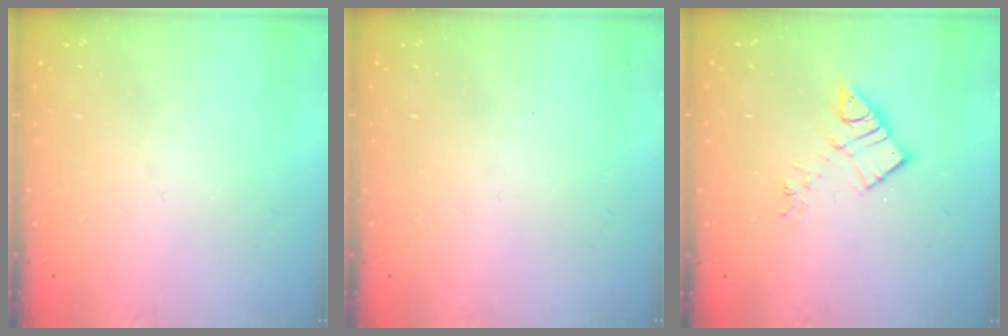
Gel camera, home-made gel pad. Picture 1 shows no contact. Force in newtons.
{"total": 1.6, "press": 1.6, "slide": 0.1}
{"total": 7.9, "press": 7.9, "slide": 0.4}